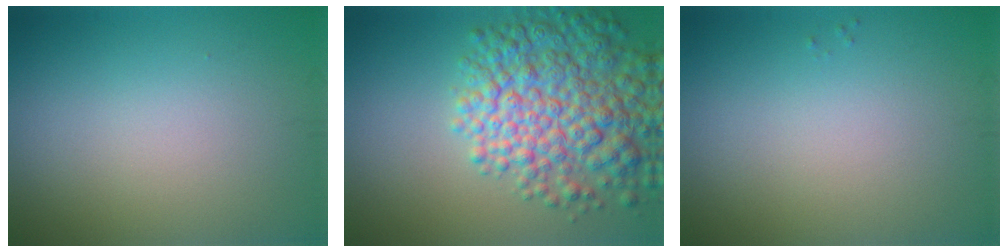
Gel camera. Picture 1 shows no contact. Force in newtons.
{"total": 8.9, "press": 8.9, "slide": 0.3}
{"total": 0.0}